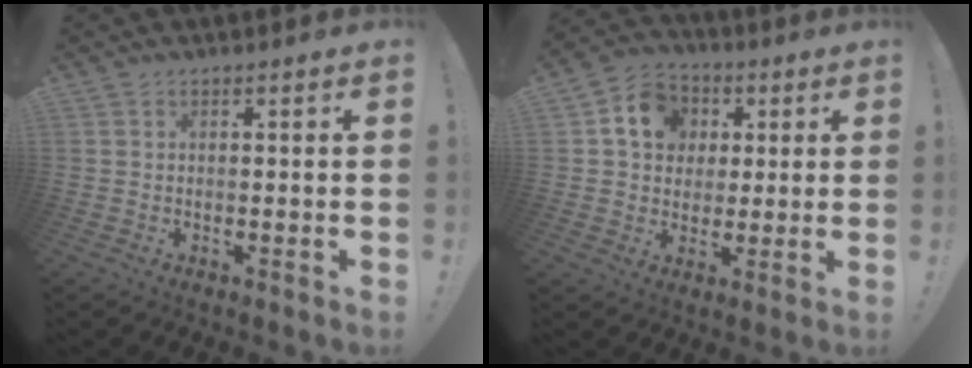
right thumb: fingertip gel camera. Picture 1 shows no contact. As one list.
[{"total": 11.6, "force": [3.2, 9.9, 5.2], "torque": [-0.069, -0.002, 0.065]}]